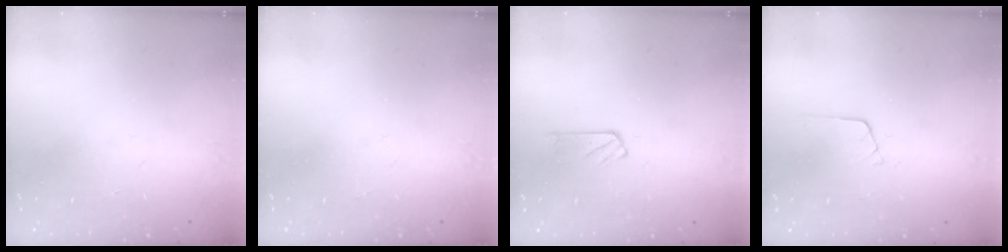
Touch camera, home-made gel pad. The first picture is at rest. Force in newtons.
{"total": 0.0}
{"total": 3.1, "press": 3.1, "slide": 0.4}
{"total": 4.9, "press": 4.9, "slide": 0.4}